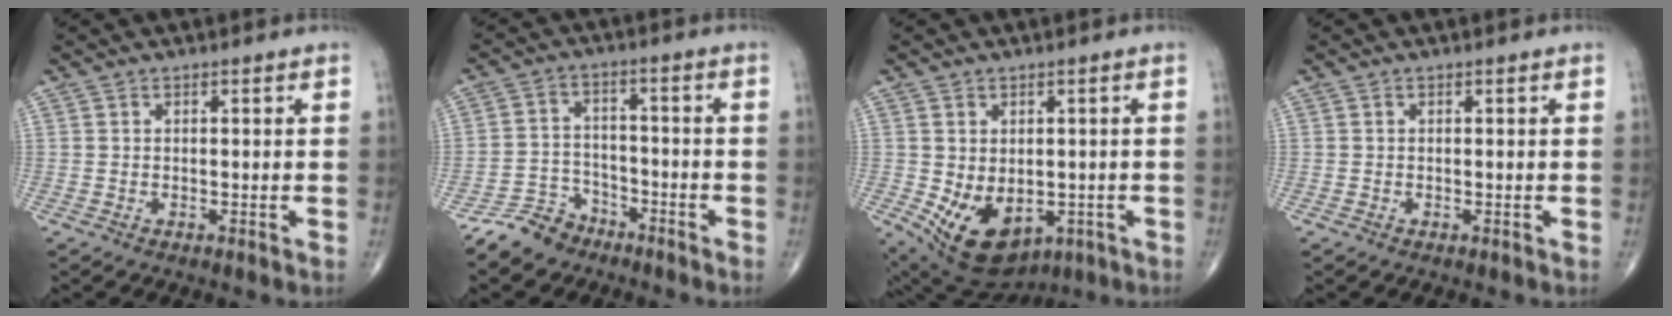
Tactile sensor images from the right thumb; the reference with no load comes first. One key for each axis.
{"total": 6.7, "fx": -5.5, "fy": 3.7, "fz": 0.8, "tx": 0.006, "ty": 0.036, "tz": -0.112}
{"total": 12.7, "fx": -3.5, "fy": 8.5, "fz": 8.8, "tx": -0.131, "ty": -0.005, "tz": -0.028}
{"total": 0.0}